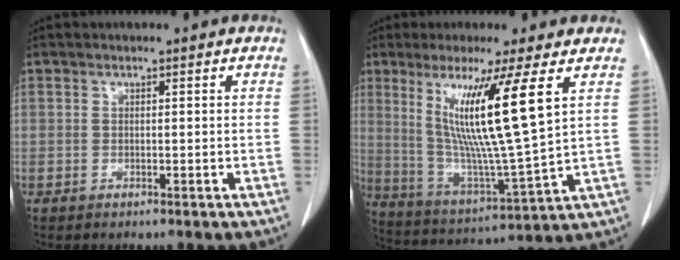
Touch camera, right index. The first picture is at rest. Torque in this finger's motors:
{"motor_torque": [1.49, 0.65, 0.70, 0.21]}